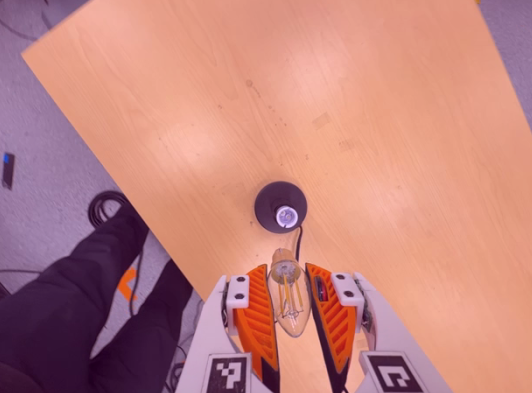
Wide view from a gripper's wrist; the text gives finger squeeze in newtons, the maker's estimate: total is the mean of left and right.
{"total": 13.5, "left": 13.8, "right": 13.2}